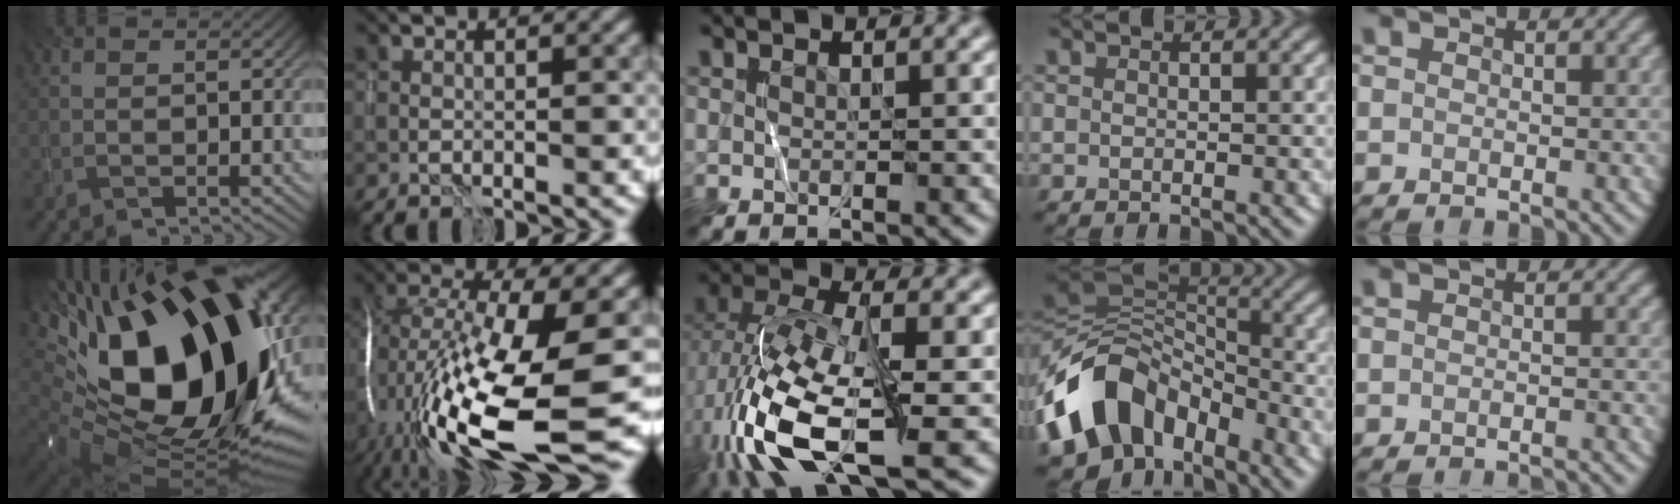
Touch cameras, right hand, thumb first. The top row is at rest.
{"thumb": {"total": 22.1, "force": [4.4, 13.0, 17.3], "torque": [-0.348, -0.016, 0.090]}, "index": {"total": 18.0, "force": [-4.2, 6.1, 16.4], "torque": [-0.334, -0.017, -0.071]}, "middle": {"total": 12.4, "force": [-3.9, 5.0, 10.6], "torque": [-0.228, -0.007, -0.081]}, "ring": {"total": 11.2, "force": [-5.5, 7.6, 6.2], "torque": [-0.112, 0.011, -0.117]}, "little": {"total": 1.8, "force": [-1.8, 0.0, 0.3], "torque": [0.001, 0.000, -0.022]}}